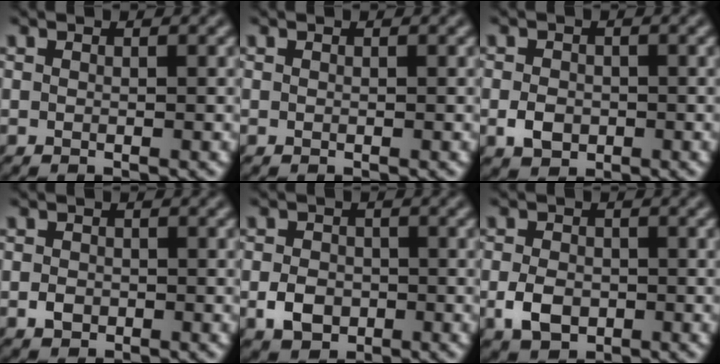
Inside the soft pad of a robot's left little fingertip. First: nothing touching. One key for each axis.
{"total": 0.0}
{"total": 2.3, "fx": -0.7, "fy": 1.8, "fz": 1.3, "tx": -0.025, "ty": -0.003, "tz": -0.017}
{"total": 1.3, "fx": -0.4, "fy": 1.0, "fz": 0.6, "tx": -0.011, "ty": -0.004, "tz": -0.010}
{"total": 3.0, "fx": -0.9, "fy": 2.3, "fz": 1.6, "tx": -0.031, "ty": -0.002, "tz": -0.021}
{"total": 3.2, "fx": -1.0, "fy": 2.3, "fz": 2.0, "tx": -0.042, "ty": -0.003, "tz": -0.021}